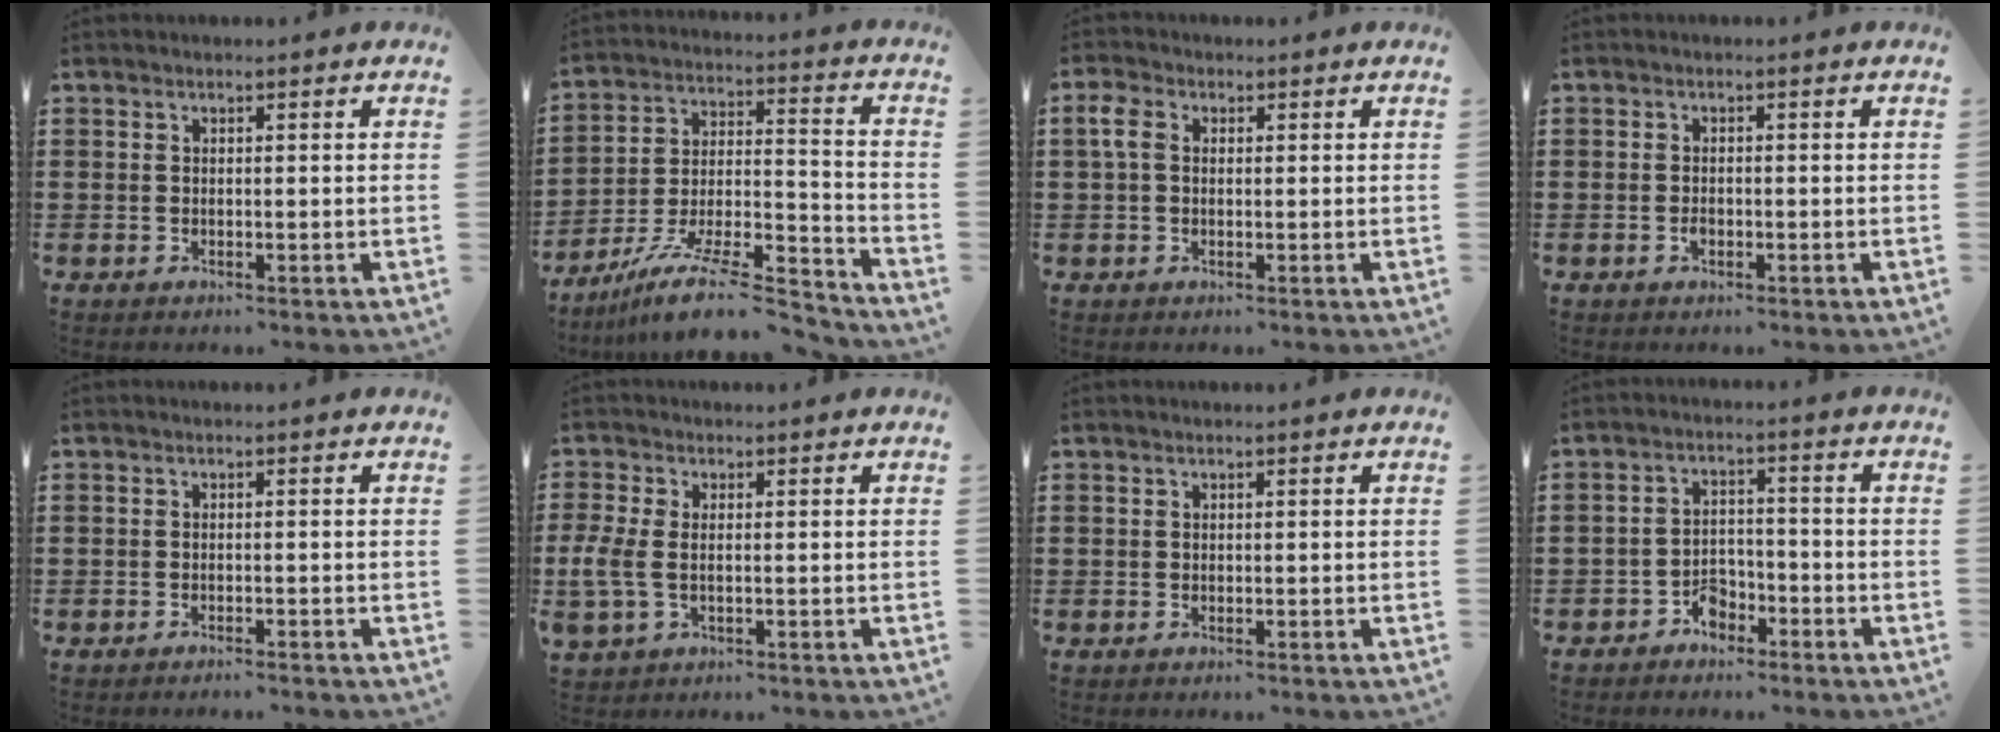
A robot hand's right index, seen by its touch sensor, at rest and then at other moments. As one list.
[{"total": 13.2, "force": [-10.7, 2.5, 7.3], "torque": [-0.116, 0.033, -0.196]}, {"total": 3.0, "force": [0.5, 2.0, 2.2], "torque": [-0.057, 0.006, 0.004]}, {"total": 1.1, "force": [-0.6, 0.6, 0.8], "torque": [-0.016, -0.003, -0.010]}, {"total": 0.9, "force": [-0.8, -0.1, 0.1], "torque": [-0.005, -0.001, -0.017]}, {"total": 4.3, "force": [-0.7, 2.5, 3.4], "torque": [-0.094, -0.006, -0.020]}, {"total": 0.0}, {"total": 3.5, "force": [-2.6, 2.0, 1.3], "torque": [-0.028, 0.007, -0.053]}]